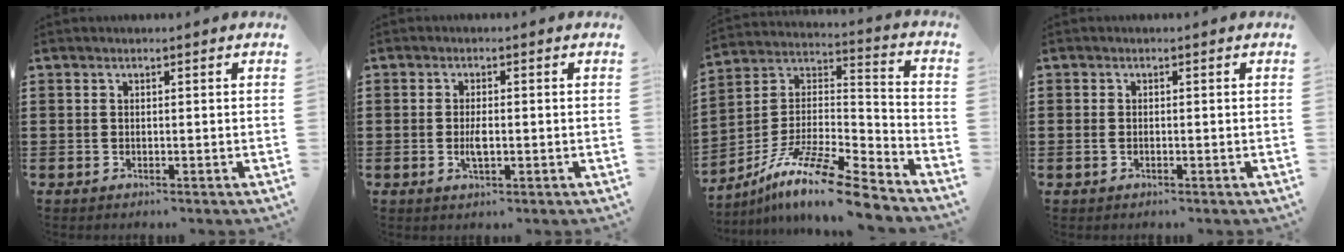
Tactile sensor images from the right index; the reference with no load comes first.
{"total": 2.8, "force": [-0.4, 1.0, 2.6], "torque": [-0.048, 0.000, -0.008]}
{"total": 12.3, "force": [-9.9, 1.3, 7.3], "torque": [-0.133, 0.012, -0.191]}
{"total": 0.8, "force": [-0.3, 0.4, 0.6], "torque": [-0.015, -0.001, -0.006]}